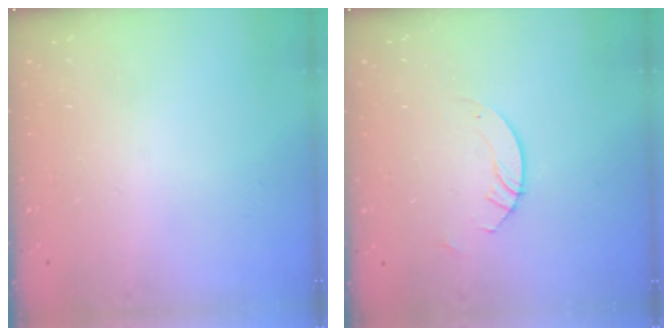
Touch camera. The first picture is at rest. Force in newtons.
{"total": 3.0, "press": 3.0, "slide": 0.3}